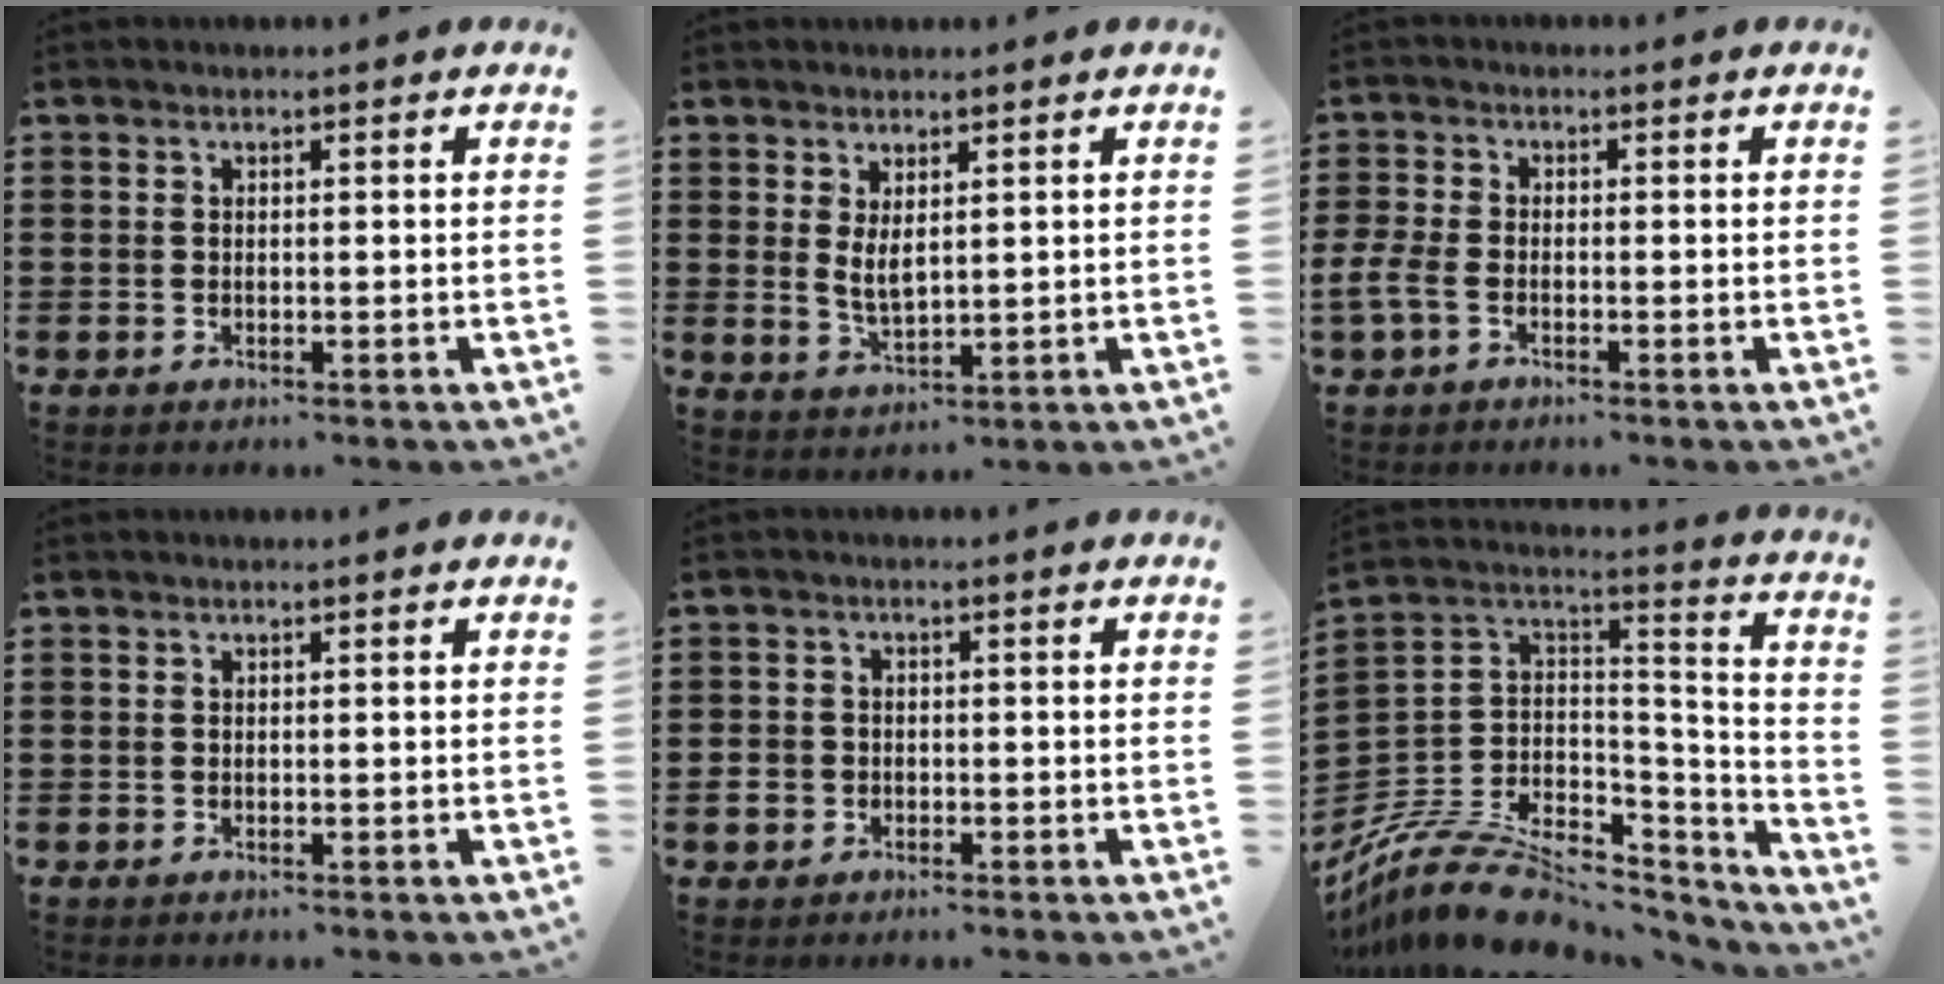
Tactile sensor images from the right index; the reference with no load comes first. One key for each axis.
{"total": 3.4, "fx": 1.3, "fy": 1.4, "fz": 2.8, "tx": -0.047, "ty": 0.000, "tz": 0.021}
{"total": 3.1, "fx": -1.7, "fy": 1.4, "fz": 2.1, "tx": -0.058, "ty": -0.005, "tz": -0.036}
{"total": 0.0}
{"total": 2.3, "fx": -1.0, "fy": 1.9, "fz": 0.9, "tx": -0.022, "ty": 0.001, "tz": -0.020}
{"total": 11.5, "fx": -7.9, "fy": 5.6, "fz": 6.2, "tx": -0.125, "ty": 0.017, "tz": -0.141}